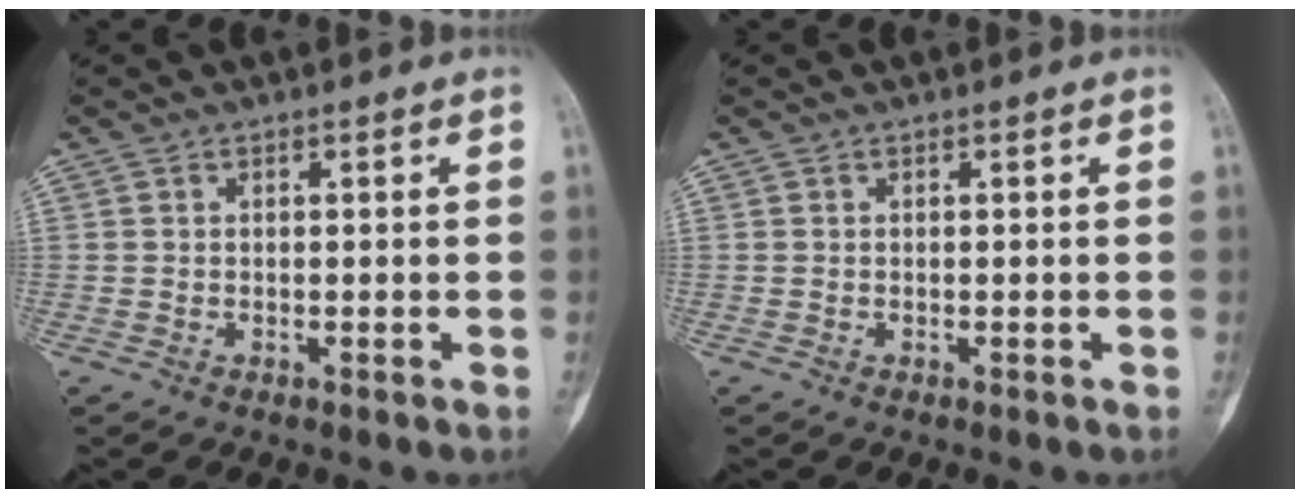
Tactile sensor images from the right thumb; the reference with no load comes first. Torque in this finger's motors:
{"motor_torque": [-0.01, -0.01, 0.09, -0.08, 0.00]}